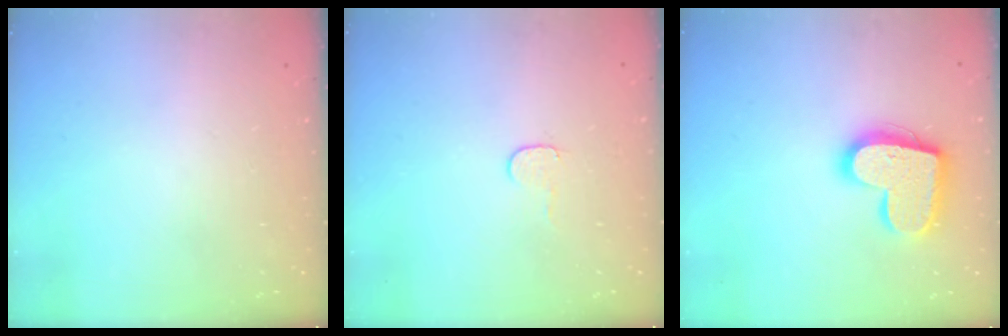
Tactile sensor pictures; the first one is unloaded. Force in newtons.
{"total": 4.0, "press": 4.0, "slide": 0.5}
{"total": 17.3, "press": 17.3, "slide": 1.1}